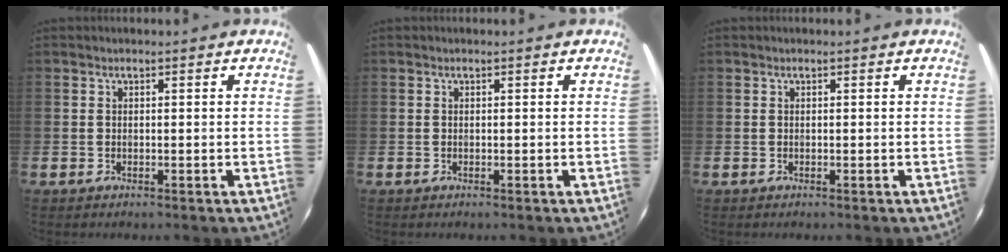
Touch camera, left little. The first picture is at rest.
{"total": 0.0}
{"total": 0.0}